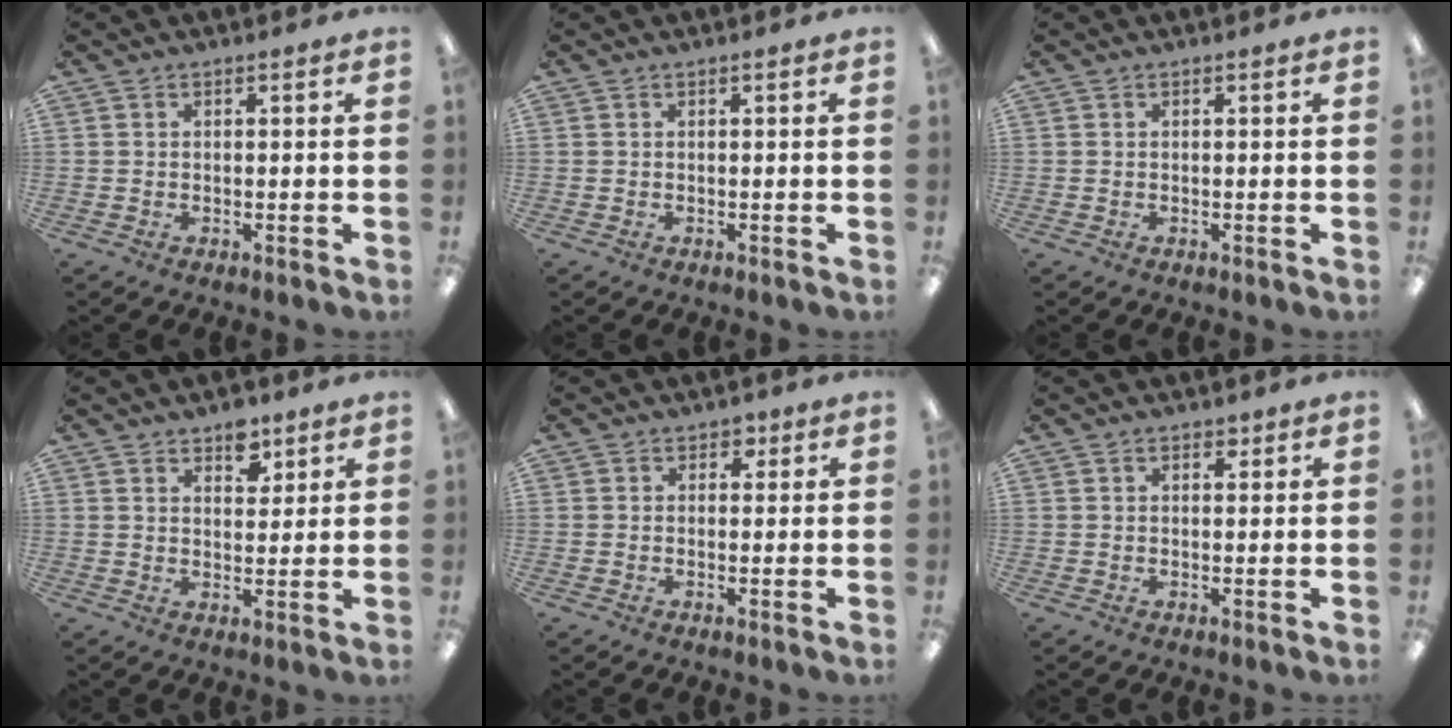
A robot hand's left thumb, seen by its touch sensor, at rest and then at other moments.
{"total": 0.0}
{"total": 0.0}
{"total": 5.5, "force": [3.8, 3.2, 2.3], "torque": [-0.016, -0.019, 0.063]}
{"total": 2.1, "force": [0.9, 1.7, 0.9], "torque": [-0.003, 0.000, 0.014]}
{"total": 1.9, "force": [1.2, 1.1, 1.0], "torque": [-0.005, -0.003, 0.018]}